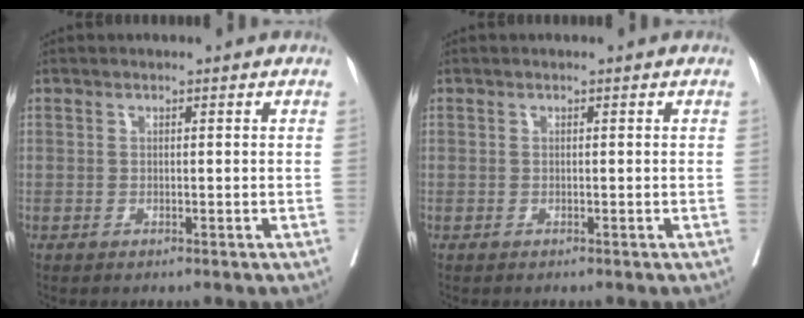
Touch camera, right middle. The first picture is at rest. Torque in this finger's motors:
{"motor_torque": [0.22, -0.28, 0.02, 0.00]}